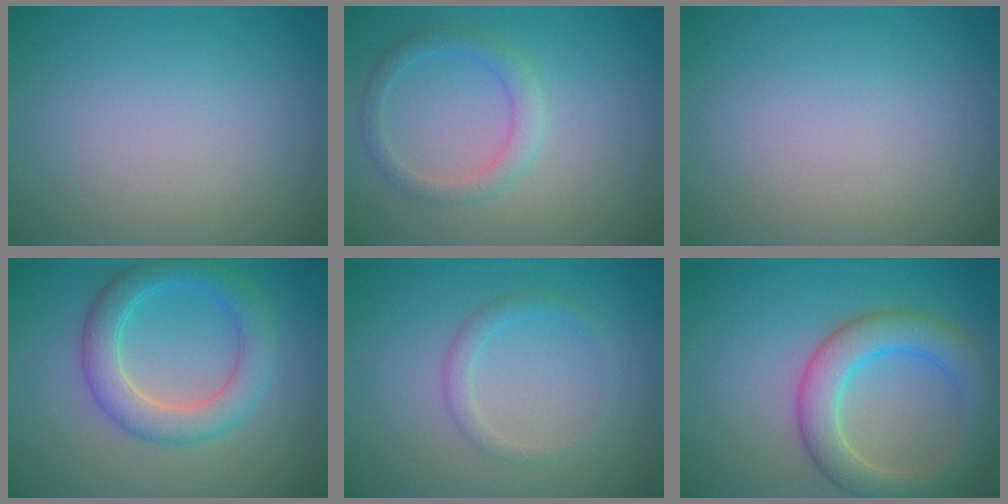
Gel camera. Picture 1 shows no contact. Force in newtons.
{"total": 2.2, "press": 2.2, "slide": 0.1}
{"total": 0.0}
{"total": 4.7, "press": 4.7, "slide": 0.2}
{"total": 1.5, "press": 1.5, "slide": 0.0}
{"total": 5.4, "press": 5.3, "slide": 0.3}